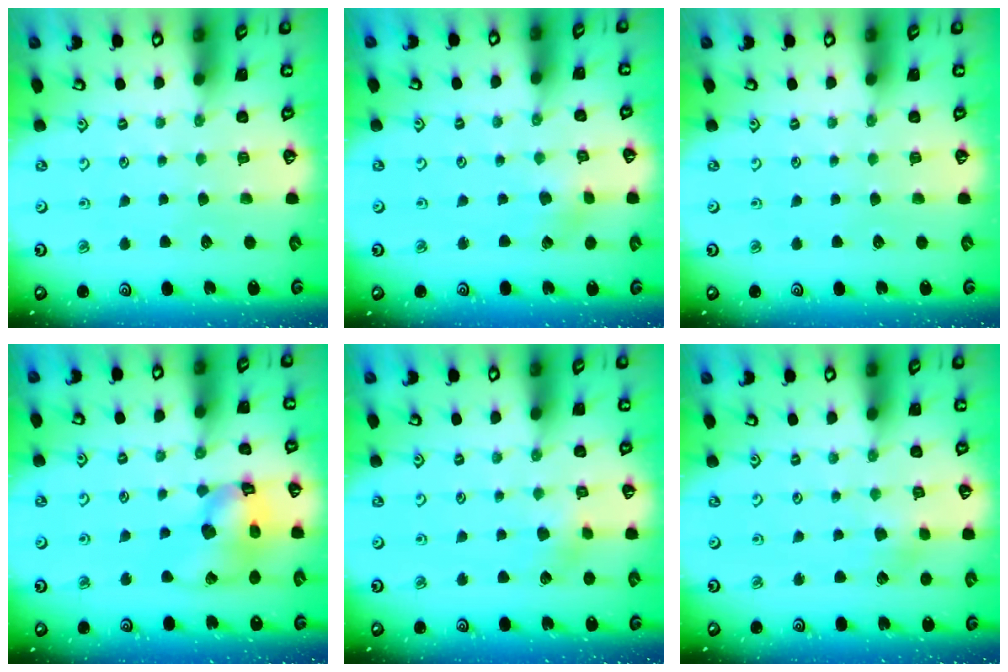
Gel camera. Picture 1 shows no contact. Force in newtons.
{"total": 1.8, "press": 1.8, "slide": 0.3}
{"total": 0.0}
{"total": 14.9, "press": 14.8, "slide": 1.9}
{"total": 3.7, "press": 3.6, "slide": 0.5}
{"total": 2.6, "press": 2.6, "slide": 0.5}